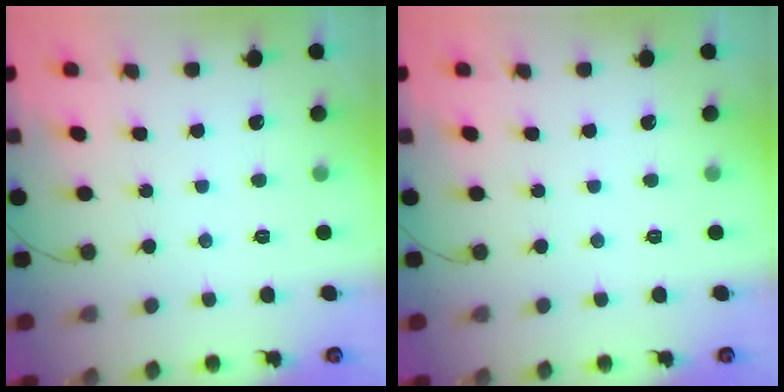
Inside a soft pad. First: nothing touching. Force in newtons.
{"total": 0.0}